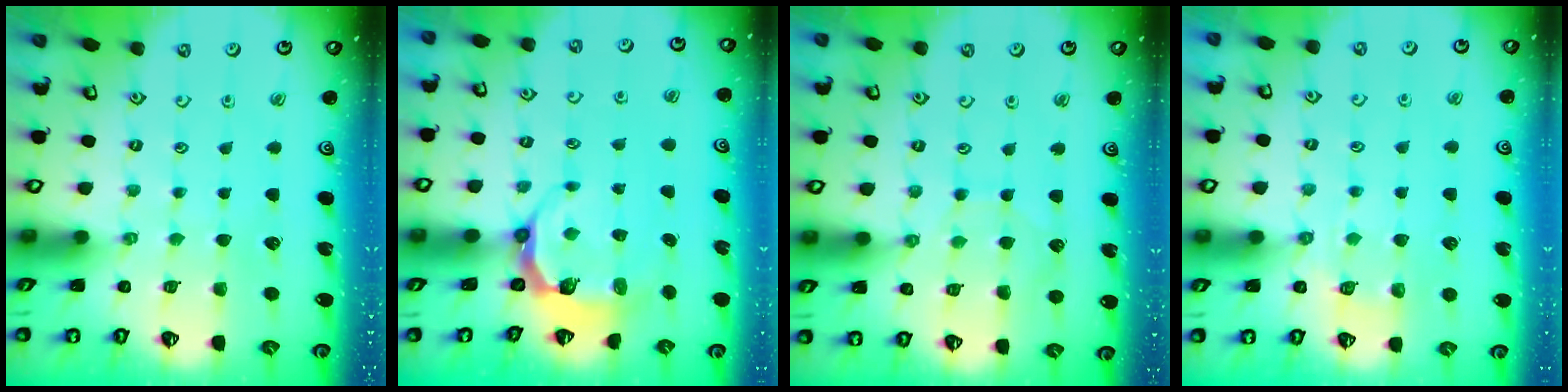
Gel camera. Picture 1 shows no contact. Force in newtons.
{"total": 5.6, "press": 4.5, "slide": 3.3}
{"total": 6.2, "press": 6.2, "slide": 0.6}
{"total": 4.8, "press": 4.7, "slide": 1.1}